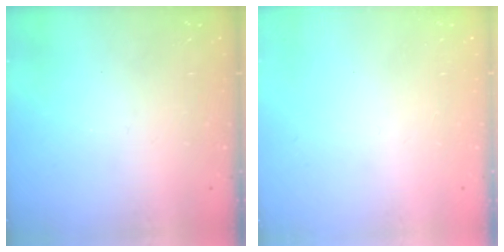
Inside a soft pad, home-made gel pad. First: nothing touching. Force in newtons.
{"total": 0.0}